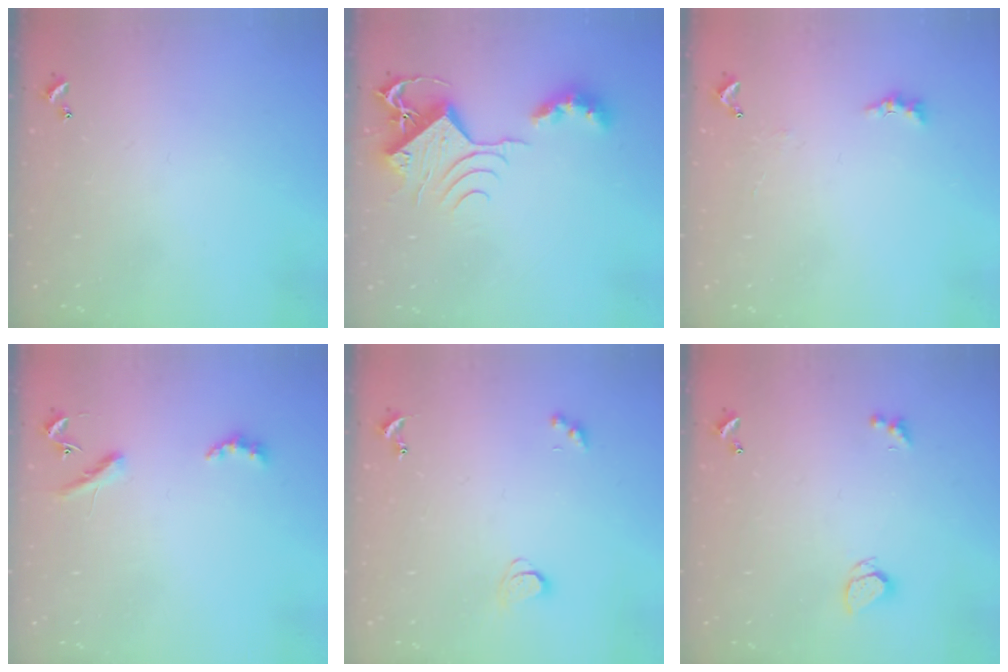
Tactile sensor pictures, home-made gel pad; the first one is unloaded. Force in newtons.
{"total": 10.1, "press": 10.0, "slide": 1.5}
{"total": 2.0, "press": 1.9, "slide": 0.6}
{"total": 3.1, "press": 3.0, "slide": 0.6}
{"total": 1.7, "press": 1.7, "slide": 0.3}
{"total": 2.4, "press": 2.3, "slide": 0.6}